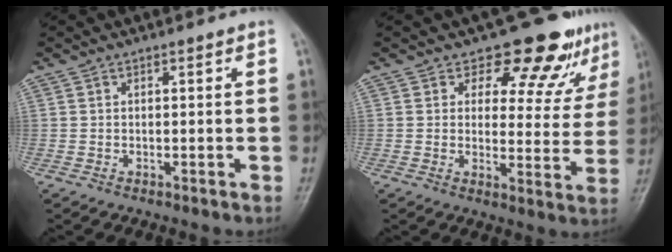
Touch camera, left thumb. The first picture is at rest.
{"total": 11.9, "force": [9.6, 5.7, 4.1], "torque": [-0.003, -0.066, 0.106]}